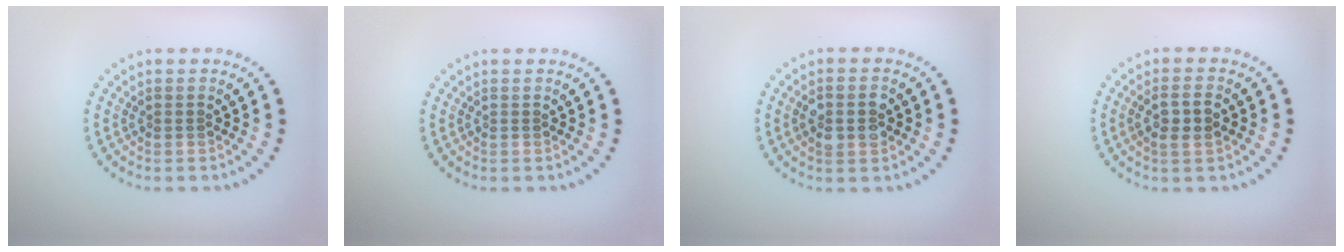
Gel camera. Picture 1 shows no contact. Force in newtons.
{"total": 0.0}
{"total": 2.6, "press": 2.6, "slide": 0.3}
{"total": 2.5, "press": 2.4, "slide": 0.5}